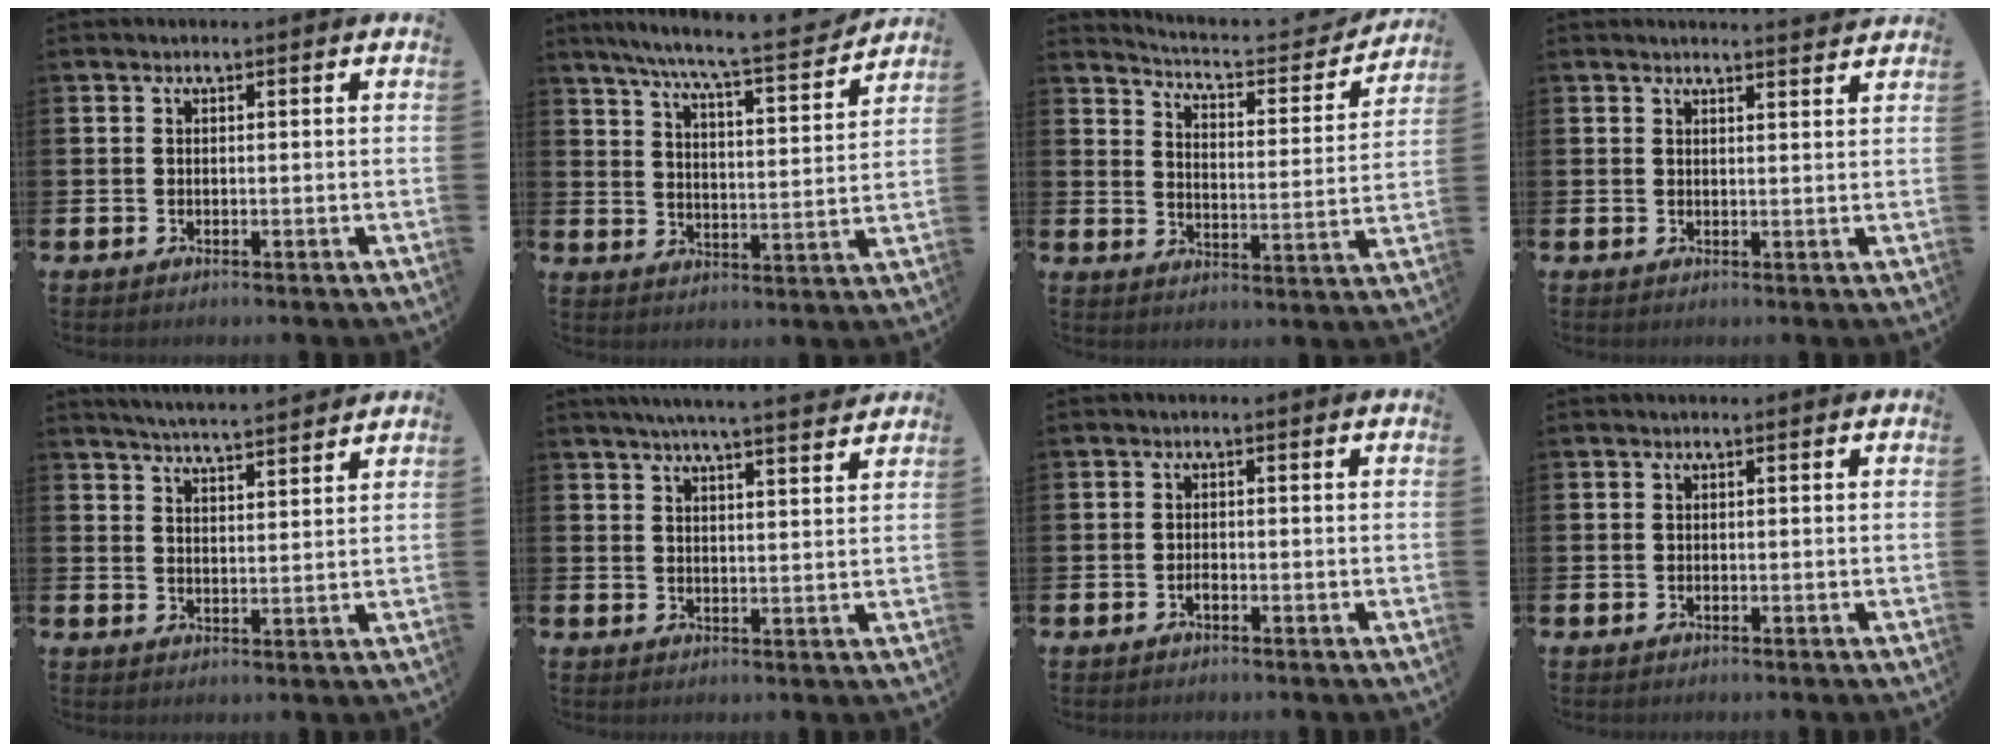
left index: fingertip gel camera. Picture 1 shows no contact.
{"total": 8.2, "force": [7.6, -0.1, 3.1], "torque": [-0.081, -0.055, 0.128]}
{"total": 5.0, "force": [4.8, 1.0, 1.2], "torque": [-0.044, -0.043, 0.074]}
{"total": 2.1, "force": [2.1, -0.1, -0.1], "torque": [0.010, -0.016, 0.036]}
{"total": 5.0, "force": [5.0, -0.3, 0.5], "torque": [-0.020, -0.032, 0.087]}
{"total": 5.5, "force": [5.2, -0.5, 1.7], "torque": [-0.035, -0.025, 0.090]}
{"total": 1.0, "force": [-0.6, 0.3, 0.7], "torque": [-0.016, -0.003, -0.011]}
{"total": 0.0}